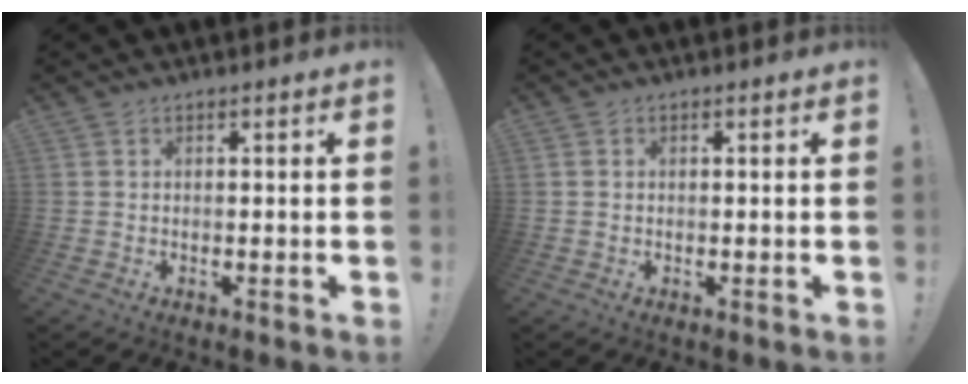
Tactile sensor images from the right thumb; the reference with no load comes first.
{"total": 0.7, "force": [0.0, 0.7, 0.1], "torque": [-0.003, 0.004, 0.001]}